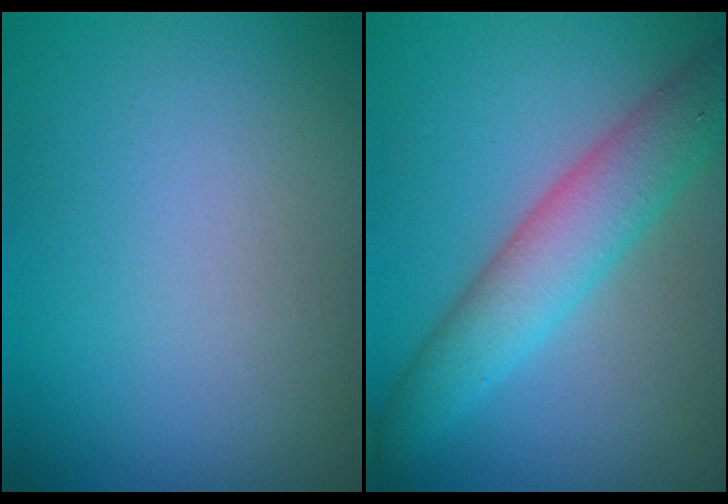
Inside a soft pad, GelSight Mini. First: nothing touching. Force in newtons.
{"total": 5.5, "press": 5.5, "slide": 0.4}